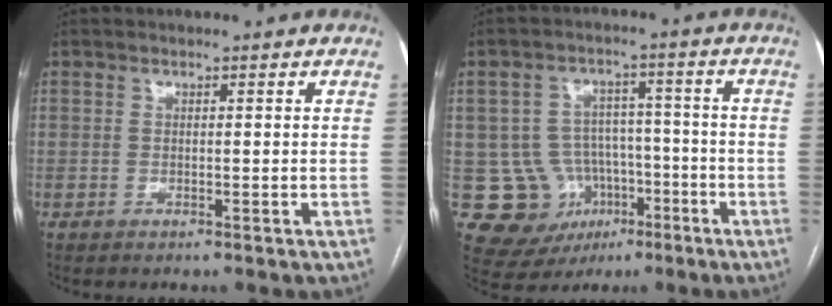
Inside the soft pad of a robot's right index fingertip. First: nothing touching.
{"total": 11.0, "force": [-3.5, 10.0, 2.7], "torque": [-0.048, 0.038, -0.040]}